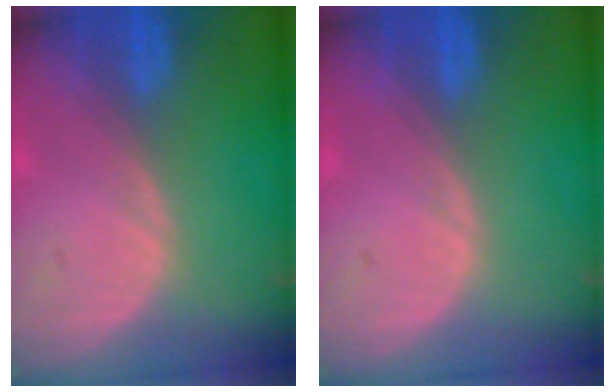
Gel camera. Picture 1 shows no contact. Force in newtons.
{"total": 0.5, "press": 0.1, "slide": 0.5}